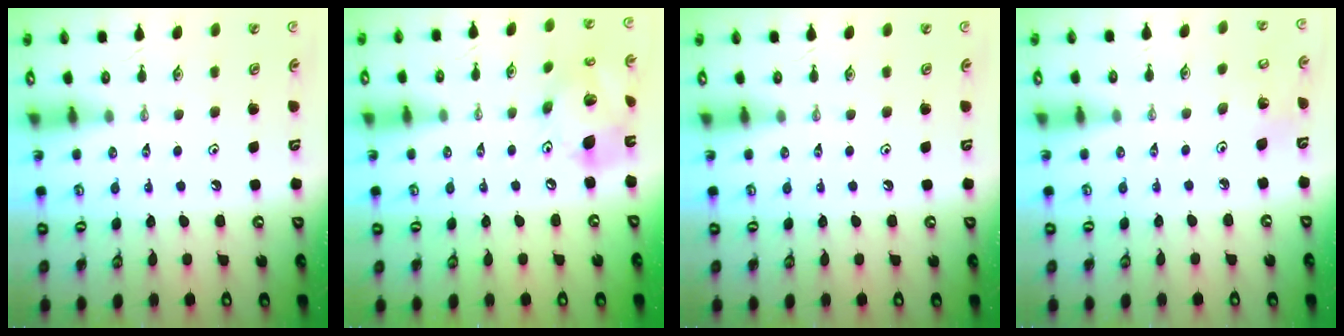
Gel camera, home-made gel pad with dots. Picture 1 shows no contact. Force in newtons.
{"total": 15.1, "press": 14.8, "slide": 3.1}
{"total": 0.0}
{"total": 2.9, "press": 2.8, "slide": 1.0}